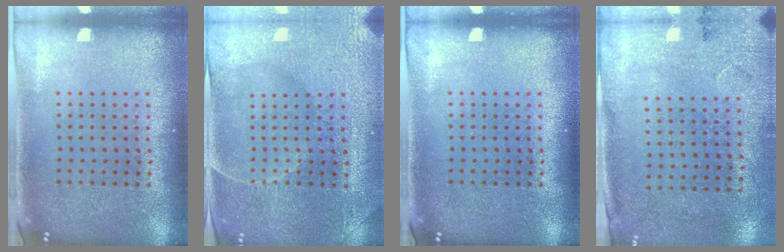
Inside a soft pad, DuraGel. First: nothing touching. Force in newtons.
{"total": 3.5, "press": 3.5, "slide": 0.6}
{"total": 0.0}
{"total": 2.6, "press": 2.1, "slide": 1.5}